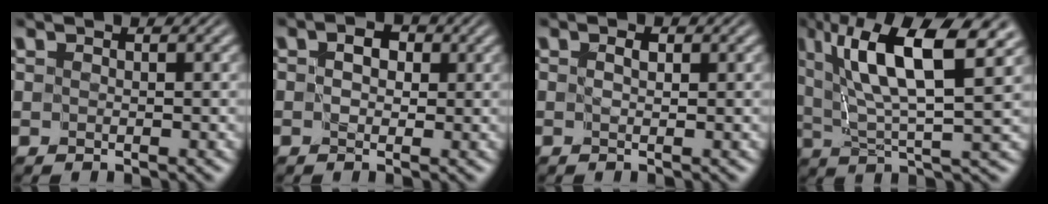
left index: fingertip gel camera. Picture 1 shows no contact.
{"total": 1.5, "force": [0.1, 1.0, 1.1], "torque": [-0.017, 0.003, 0.000]}
{"total": 0.5, "force": [0.1, 0.0, 0.5], "torque": [-0.009, 0.001, 0.003]}
{"total": 11.2, "force": [5.2, 2.9, 9.6], "torque": [-0.173, 0.015, 0.091]}